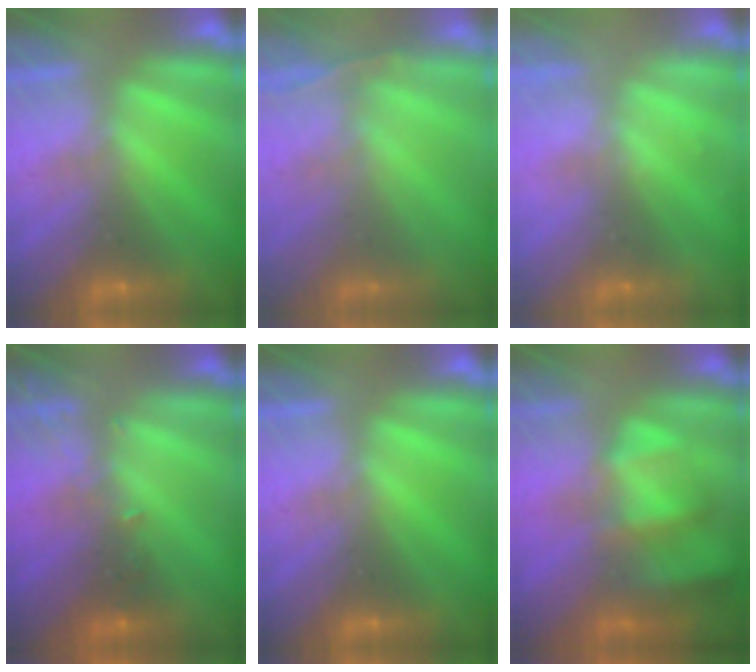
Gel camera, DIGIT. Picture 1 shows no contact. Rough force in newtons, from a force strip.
{"total": 1.0}
{"total": 2.3}
{"total": 2.8}
{"total": 0.0}
{"total": 4.7}